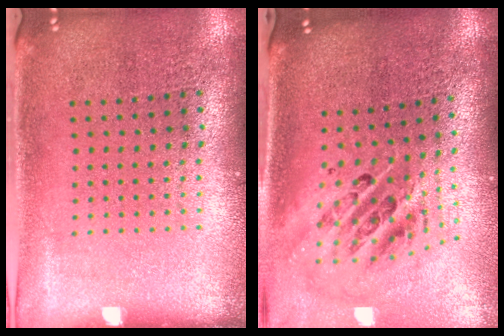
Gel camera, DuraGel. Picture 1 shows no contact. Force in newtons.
{"total": 2.5, "press": 1.7, "slide": 1.9}